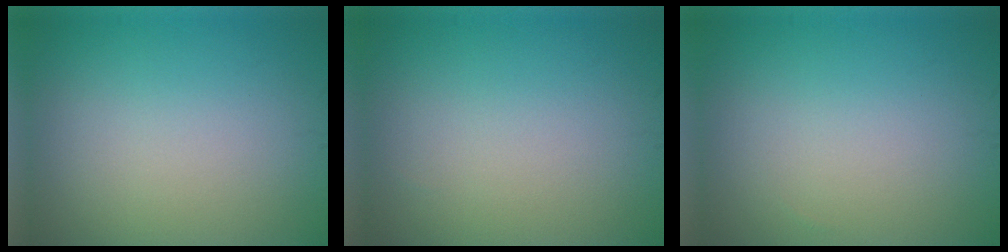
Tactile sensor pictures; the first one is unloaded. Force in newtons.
{"total": 0.0}
{"total": 0.0}